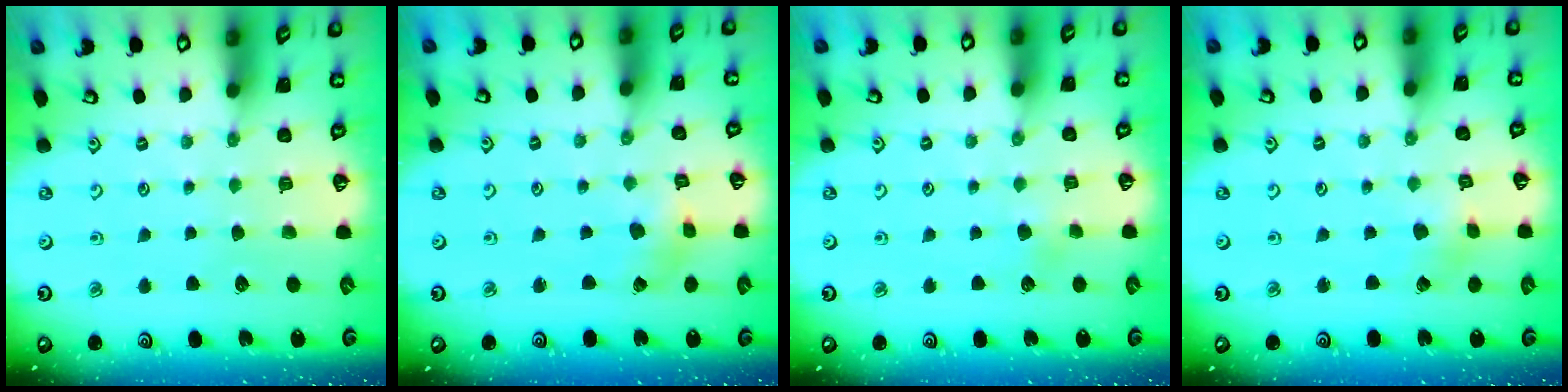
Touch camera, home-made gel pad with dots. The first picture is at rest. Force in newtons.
{"total": 1.8, "press": 1.8, "slide": 0.2}
{"total": 2.3, "press": 2.3, "slide": 0.2}
{"total": 2.2, "press": 2.2, "slide": 0.3}